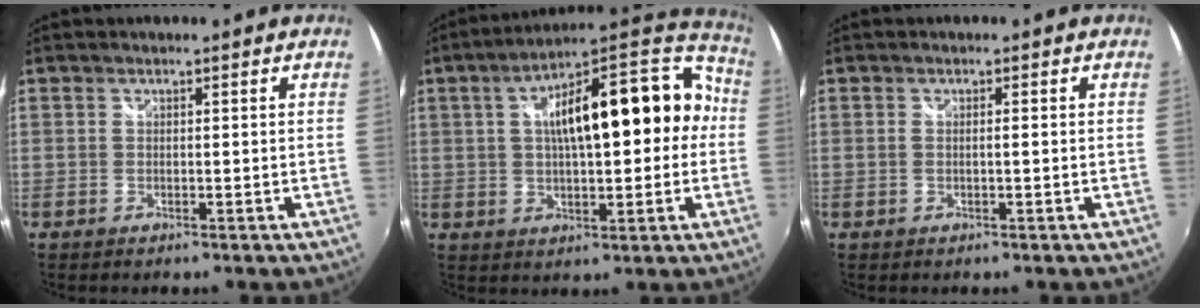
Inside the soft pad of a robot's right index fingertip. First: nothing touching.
{"total": 21.3, "force": [1.6, 8.8, 19.3], "torque": [-0.306, 0.048, 0.025]}
{"total": 0.7, "force": [-0.1, -0.1, 0.7], "torque": [-0.014, 0.000, -0.003]}